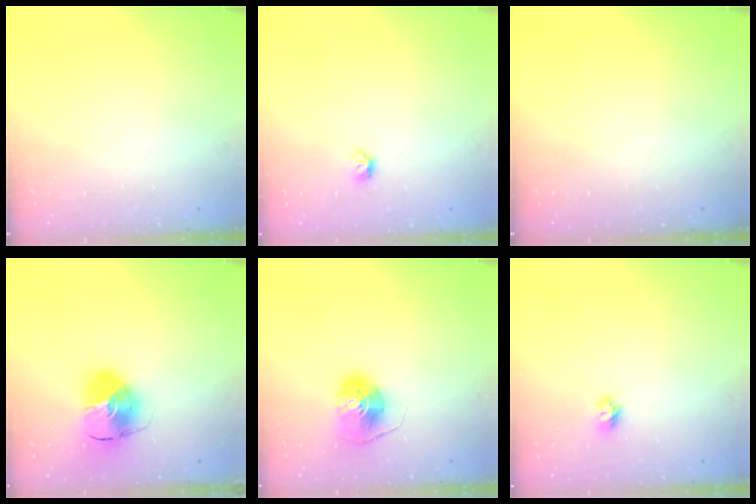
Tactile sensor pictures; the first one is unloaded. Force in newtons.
{"total": 3.8, "press": 3.7, "slide": 0.8}
{"total": 0.0}
{"total": 11.2, "press": 11.0, "slide": 1.7}
{"total": 8.4, "press": 8.3, "slide": 0.7}
{"total": 5.5, "press": 5.5, "slide": 0.3}